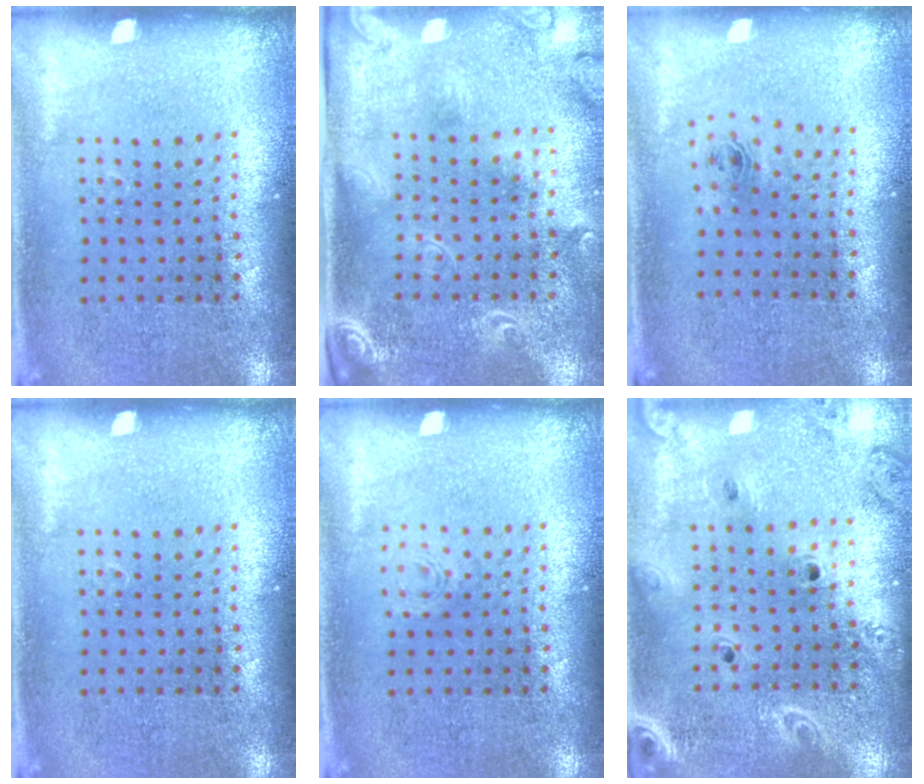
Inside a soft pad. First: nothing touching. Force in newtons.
{"total": 2.4, "press": 1.8, "slide": 1.6}
{"total": 0.8, "press": 0.4, "slide": 0.7}
{"total": 0.0}
{"total": 0.8, "press": 0.8, "slide": 0.2}
{"total": 2.0, "press": 1.9, "slide": 0.8}